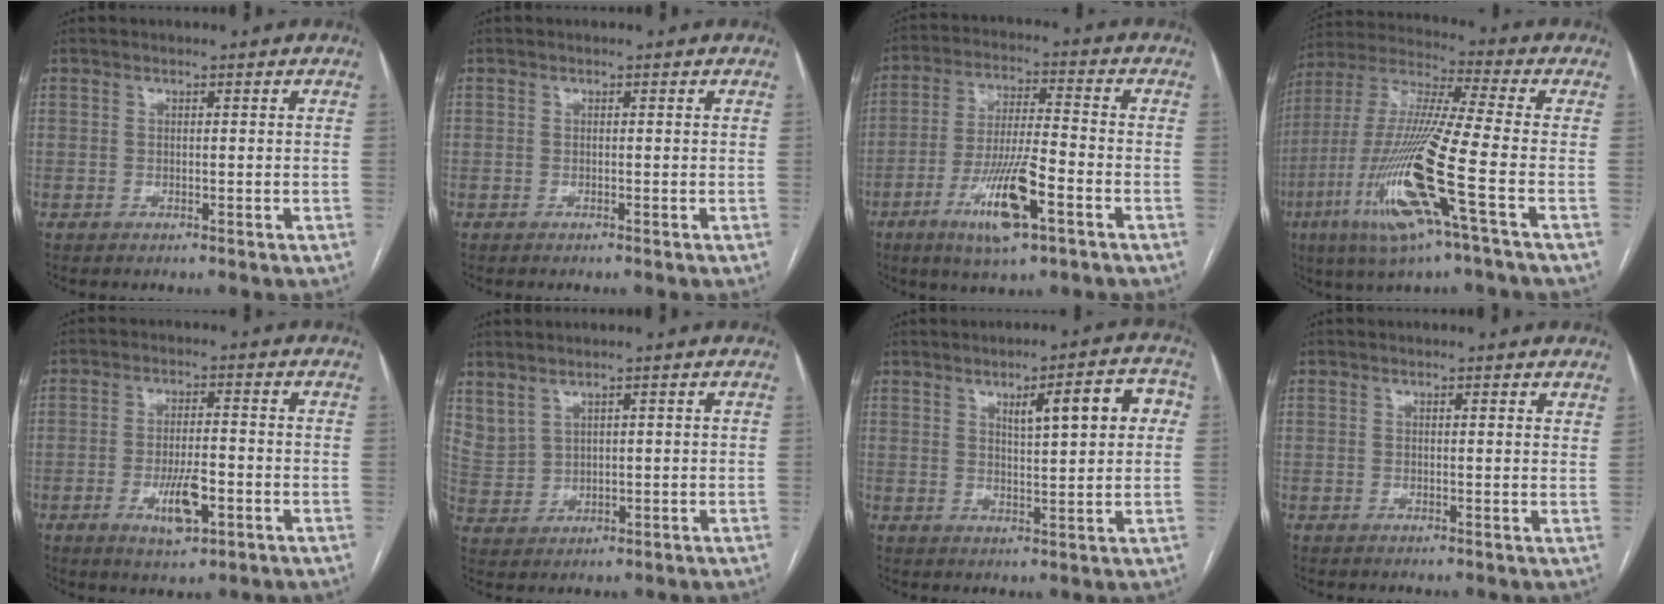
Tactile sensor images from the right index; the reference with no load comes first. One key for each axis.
{"total": 0.0}
{"total": 11.9, "fx": -5.5, "fy": 1.7, "fz": 10.4, "tx": -0.198, "ty": -0.013, "tz": -0.096}
{"total": 18.1, "fx": -6.7, "fy": 0.2, "fz": 16.8, "tx": -0.364, "ty": -0.021, "tz": -0.133}
{"total": 6.6, "fx": -2.4, "fy": 1.9, "fz": 5.8, "tx": -0.105, "ty": -0.006, "tz": -0.036}
{"total": 5.1, "fx": 3.9, "fy": 2.7, "fz": 2.0, "tx": -0.051, "ty": 0.003, "tz": 0.099}
{"total": 8.2, "fx": 2.6, "fy": 1.7, "fz": 7.6, "tx": -0.106, "ty": 0.019, "tz": 0.037}
{"total": 1.7, "fx": 1.5, "fy": 0.3, "fz": 0.8, "tx": -0.012, "ty": -0.002, "tz": 0.010}